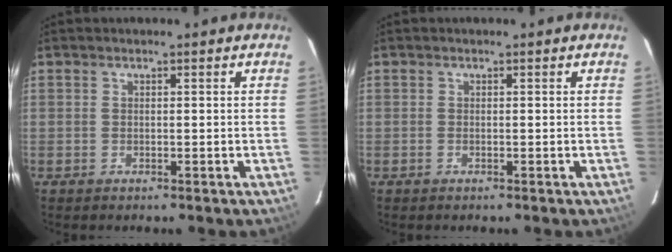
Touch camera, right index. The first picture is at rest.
{"total": 0.0}